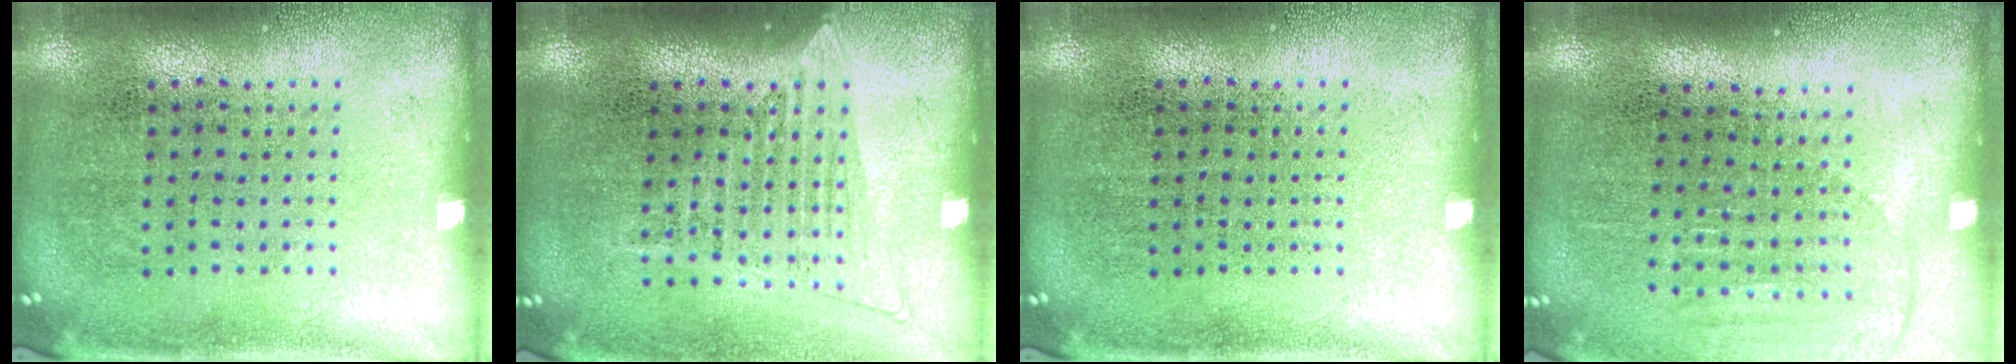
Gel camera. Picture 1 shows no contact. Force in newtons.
{"total": 1.4, "press": 1.3, "slide": 0.6}
{"total": 0.0}
{"total": 1.3, "press": 1.2, "slide": 0.6}